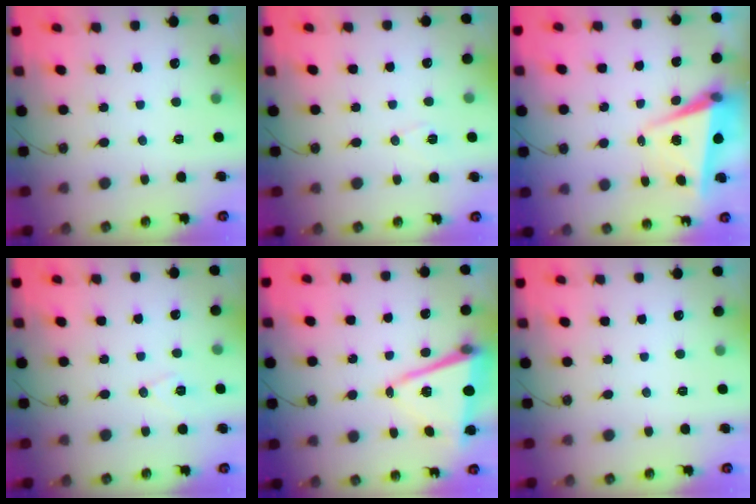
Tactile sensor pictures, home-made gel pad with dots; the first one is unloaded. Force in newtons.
{"total": 6.5, "press": 5.5, "slide": 3.5}
{"total": 6.4, "press": 5.8, "slide": 2.6}
{"total": 7.0, "press": 6.0, "slide": 3.7}
{"total": 11.1, "press": 10.7, "slide": 3.0}
{"total": 0.0}